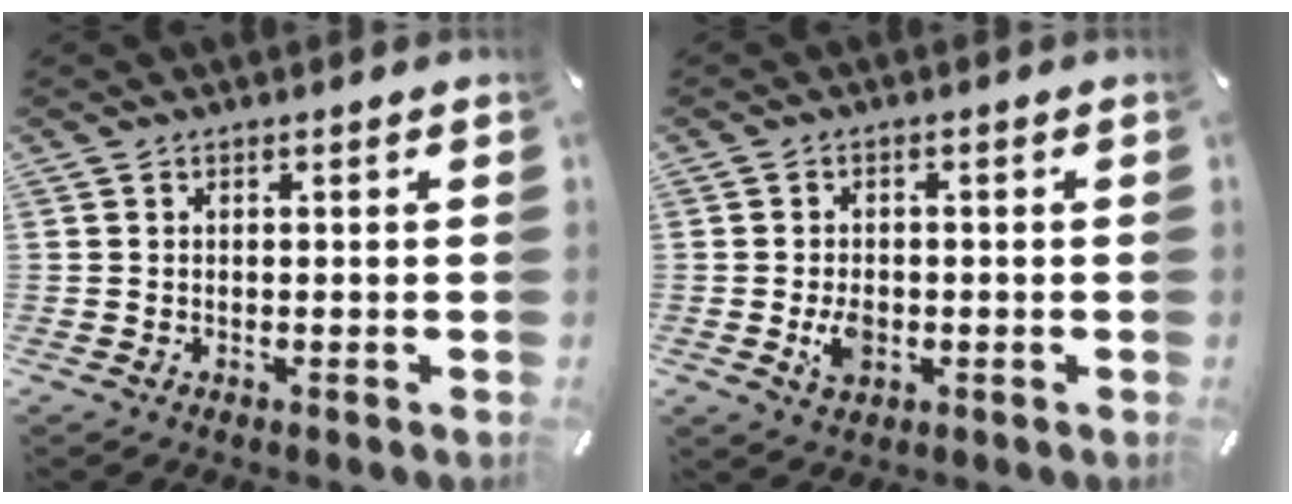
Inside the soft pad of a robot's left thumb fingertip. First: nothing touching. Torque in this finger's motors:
{"motor_torque": [0.00, 0.03, 0.12, 0.07, 0.00]}